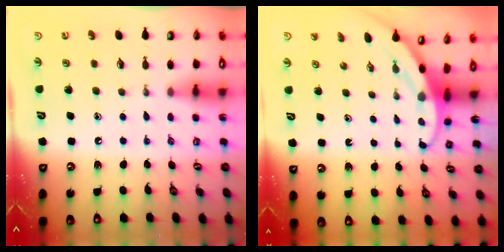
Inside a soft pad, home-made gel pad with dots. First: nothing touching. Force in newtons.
{"total": 3.4, "press": 3.4, "slide": 0.2}